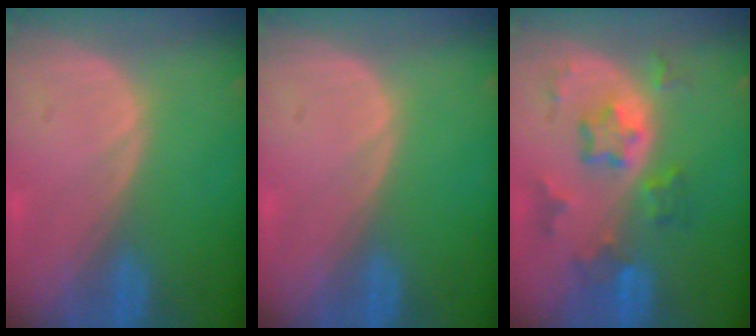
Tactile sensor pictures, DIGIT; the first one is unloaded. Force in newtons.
{"total": 0.0}
{"total": 7.3, "press": 6.5, "slide": 3.2}